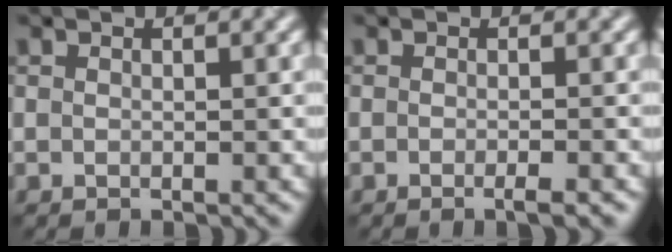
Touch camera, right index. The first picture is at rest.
{"total": 1.8, "force": [-0.8, 0.4, 1.5], "torque": [-0.014, -0.003, -0.015]}